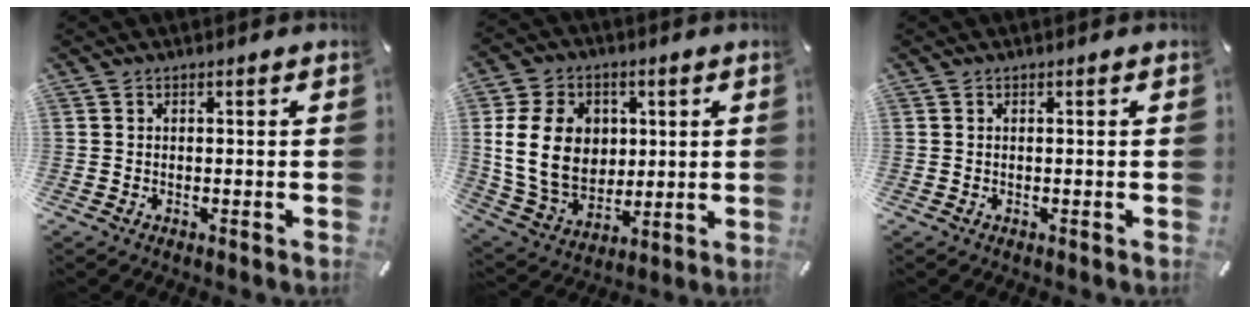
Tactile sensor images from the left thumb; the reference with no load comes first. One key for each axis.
{"total": 15.7, "fx": 2.4, "fy": 12.6, "fz": 8.9, "tx": -0.193, "ty": 0.006, "tz": 0.046}
{"total": 0.0}